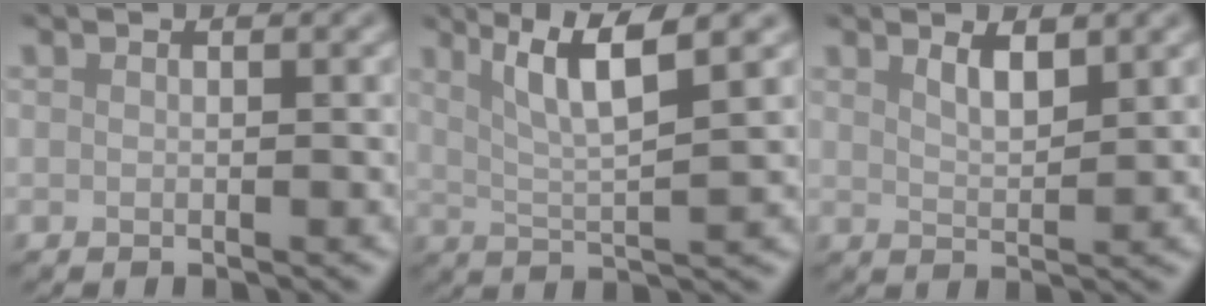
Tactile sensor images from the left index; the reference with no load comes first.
{"total": 5.6, "force": [2.6, 1.0, 4.9], "torque": [-0.087, 0.003, 0.052]}
{"total": 1.9, "force": [1.2, 0.5, 1.4], "torque": [-0.027, -0.004, 0.026]}